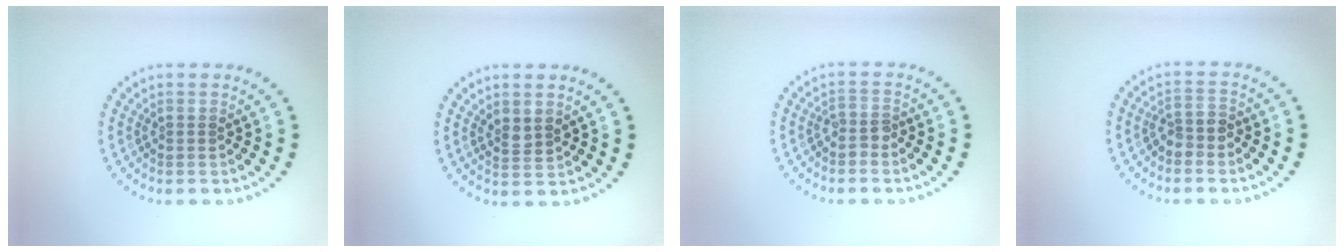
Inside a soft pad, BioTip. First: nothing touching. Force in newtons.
{"total": 1.4, "press": 1.2, "slide": 0.7}
{"total": 1.4, "press": 1.0, "slide": 0.9}
{"total": 1.6, "press": 1.3, "slide": 1.0}